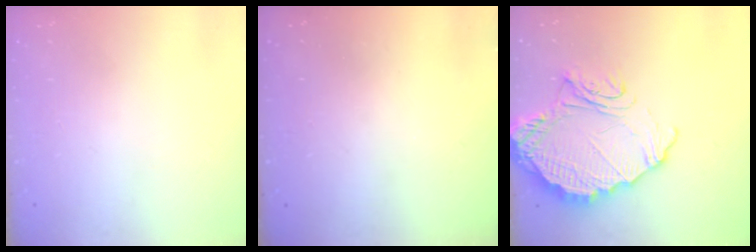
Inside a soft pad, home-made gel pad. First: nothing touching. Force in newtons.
{"total": 3.2, "press": 3.2, "slide": 0.3}
{"total": 15.7, "press": 15.6, "slide": 1.4}